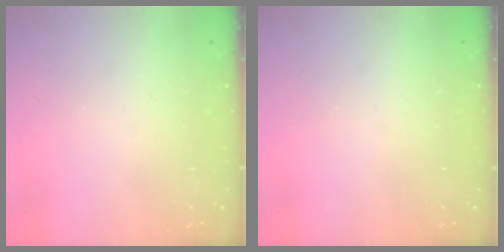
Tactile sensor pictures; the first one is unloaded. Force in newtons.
{"total": 0.0}